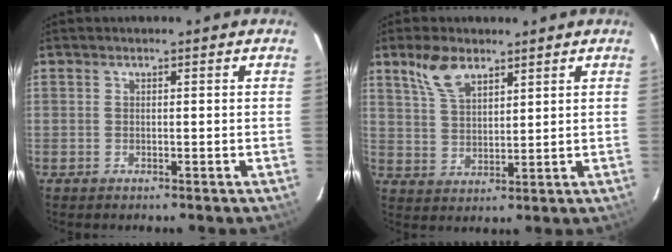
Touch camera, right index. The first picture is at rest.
{"total": 7.2, "force": [4.8, 3.3, 4.2], "torque": [-0.082, 0.012, 0.099]}